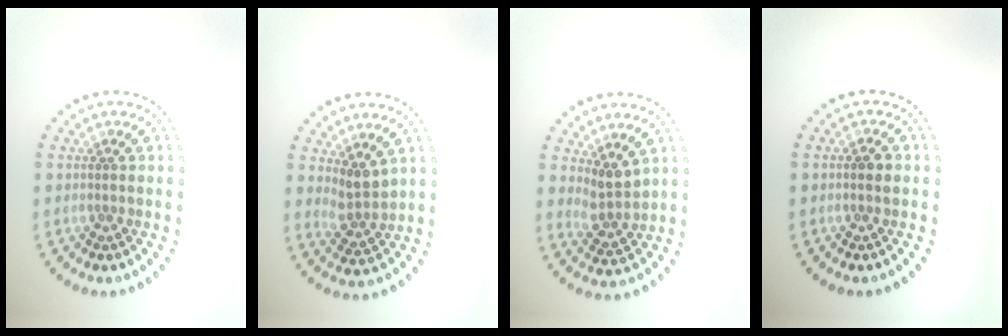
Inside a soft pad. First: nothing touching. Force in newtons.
{"total": 2.3, "press": 1.9, "slide": 1.4}
{"total": 2.6, "press": 2.0, "slide": 1.6}
{"total": 1.2, "press": 1.1, "slide": 0.4}